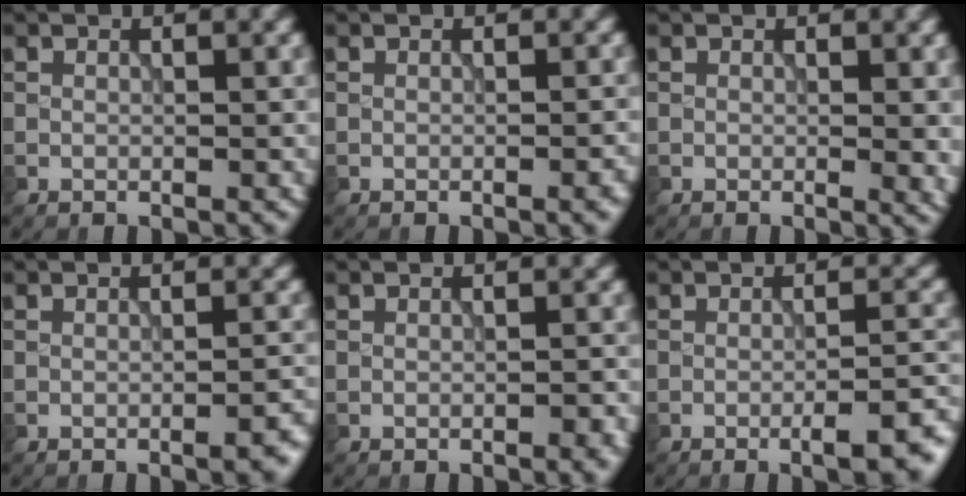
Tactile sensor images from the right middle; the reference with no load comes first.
{"total": 1.3, "force": [-0.5, 0.3, 1.1], "torque": [-0.011, 0.000, -0.008]}
{"total": 1.6, "force": [0.1, 0.4, 1.6], "torque": [-0.018, -0.007, 0.001]}
{"total": 2.7, "force": [-1.3, 0.7, 2.3], "torque": [-0.026, 0.003, -0.022]}
{"total": 1.4, "force": [-0.7, 0.3, 1.2], "torque": [-0.013, 0.001, -0.009]}
{"total": 5.6, "force": [-2.9, 1.4, 4.6], "torque": [-0.058, 0.001, -0.037]}